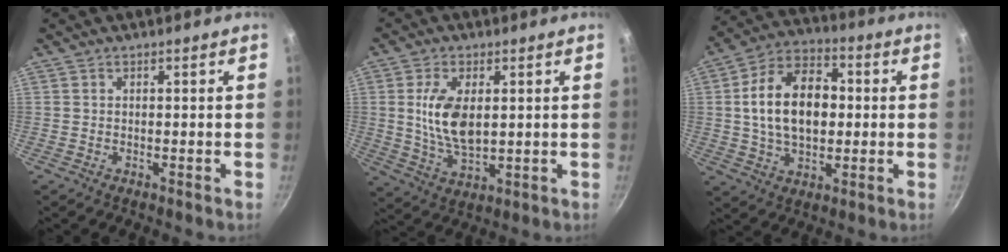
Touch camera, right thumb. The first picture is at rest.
{"total": 10.5, "force": [1.6, 5.5, 8.8], "torque": [-0.163, -0.013, 0.036]}
{"total": 16.6, "force": [1.1, 10.7, 12.6], "torque": [-0.183, 0.022, 0.009]}